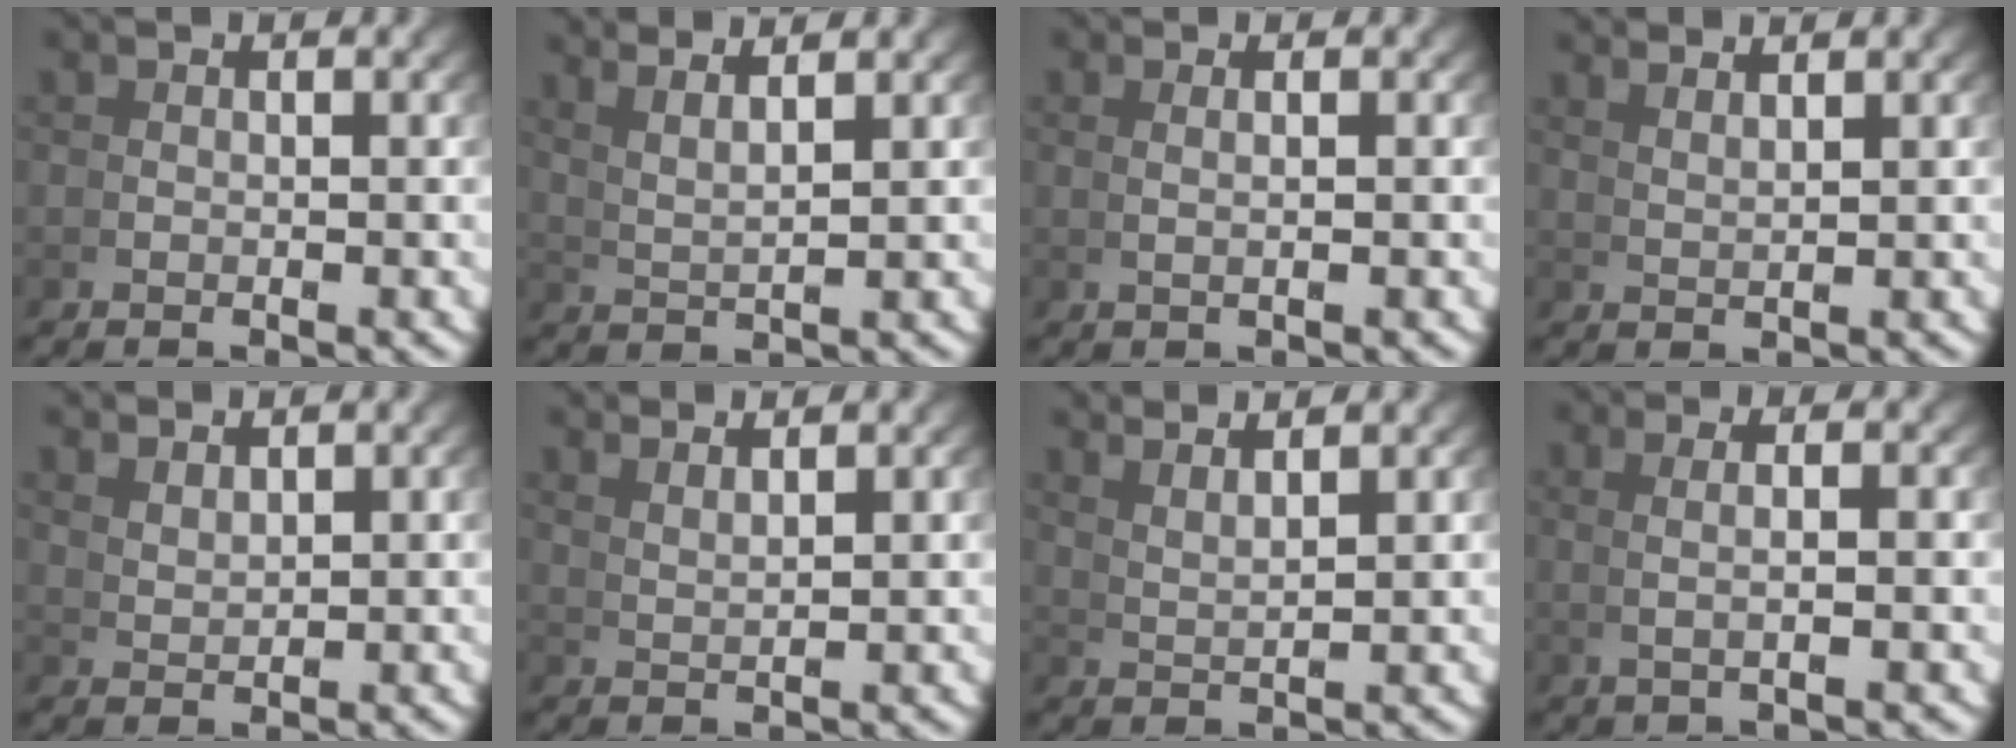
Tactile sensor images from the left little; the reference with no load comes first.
{"total": 4.8, "force": [3.6, 0.9, 3.0], "torque": [-0.040, 0.010, 0.060]}
{"total": 1.2, "force": [0.5, -0.9, 0.7], "torque": [-0.008, 0.003, 0.011]}
{"total": 3.1, "force": [2.9, -0.9, 0.8], "torque": [-0.003, 0.005, 0.056]}
{"total": 2.5, "force": [2.4, -0.6, 0.4], "torque": [0.001, -0.001, 0.055]}
{"total": 3.4, "force": [3.1, -0.7, 1.0], "torque": [-0.007, 0.004, 0.062]}
{"total": 4.2, "force": [3.6, 0.1, 2.1], "torque": [-0.028, 0.003, 0.067]}
{"total": 2.3, "force": [0.7, -0.6, 2.1], "torque": [-0.036, 0.009, 0.016]}